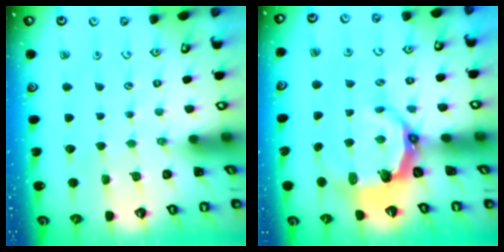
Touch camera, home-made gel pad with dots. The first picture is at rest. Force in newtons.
{"total": 6.8, "press": 5.2, "slide": 4.4}